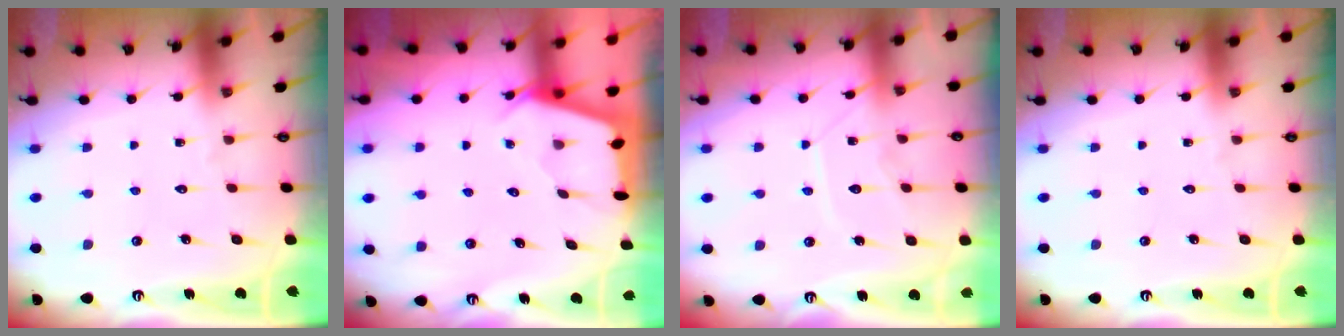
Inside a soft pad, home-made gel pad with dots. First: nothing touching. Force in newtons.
{"total": 2.5, "press": 2.5, "slide": 0.3}
{"total": 9.0, "press": 9.0, "slide": 0.8}
{"total": 0.0}